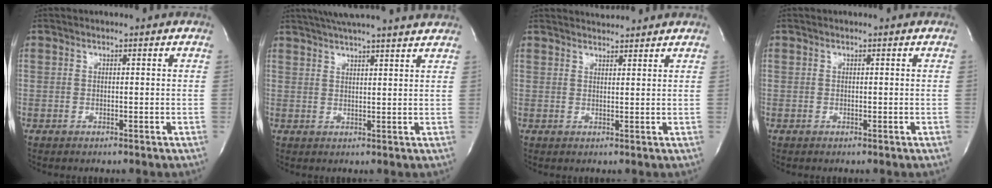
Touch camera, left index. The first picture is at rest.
{"total": 16.8, "force": [15.1, 0.6, 7.2], "torque": [-0.123, 0.027, 0.202]}
{"total": 5.1, "force": [5.0, 0.2, 0.9], "torque": [-0.020, 0.027, 0.069]}
{"total": 0.0}